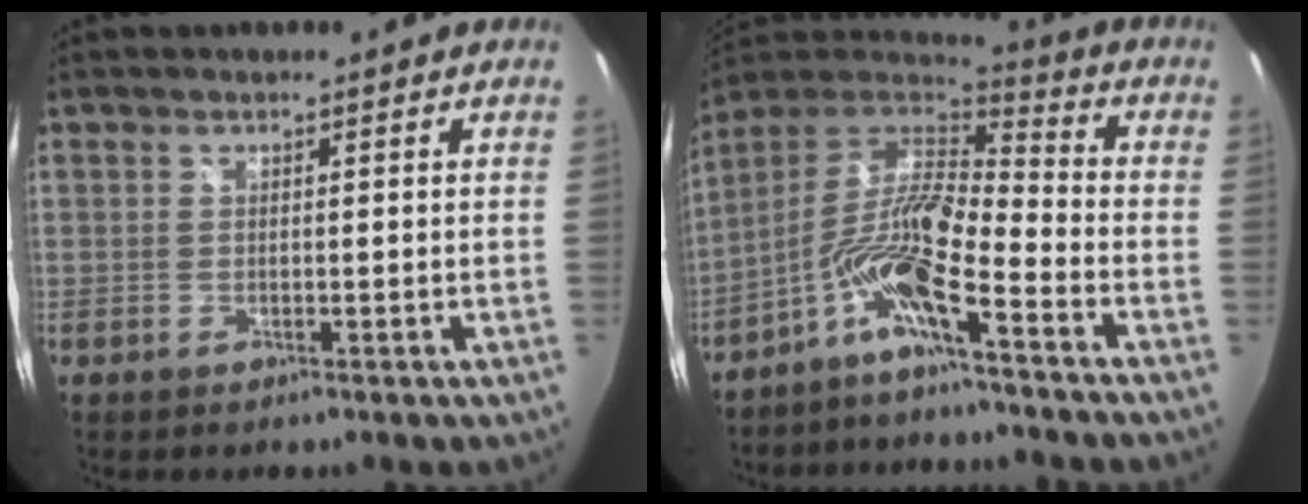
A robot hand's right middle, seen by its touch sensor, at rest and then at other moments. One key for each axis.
{"total": 11.1, "fx": -6.4, "fy": 1.5, "fz": 9.0, "tx": -0.175, "ty": 0.008, "tz": -0.133}